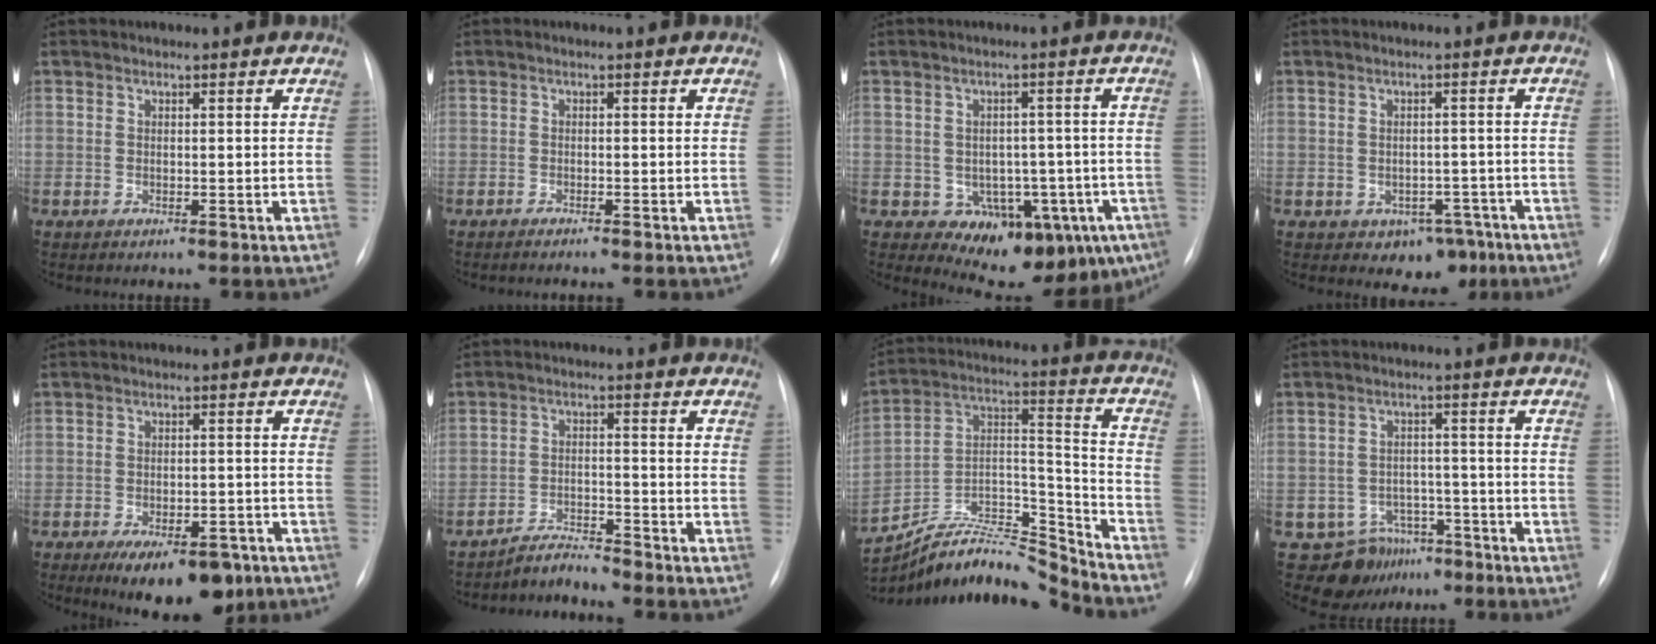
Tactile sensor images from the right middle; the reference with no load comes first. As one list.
[{"total": 1.6, "force": [-1.3, -0.3, 0.8], "torque": [-0.009, 0.002, -0.017]}, {"total": 12.2, "force": [-5.5, 7.7, 7.6], "torque": [-0.070, 0.024, -0.062]}, {"total": 4.9, "force": [-2.8, 3.5, 2.1], "torque": [-0.017, 0.014, -0.025]}, {"total": 10.9, "force": [-7.3, 4.6, 6.7], "torque": [-0.084, 0.000, -0.102]}, {"total": 3.8, "force": [-3.7, -0.7, -0.5], "torque": [0.007, -0.013, -0.065]}, {"total": 17.6, "force": [-17.5, 0.2, 1.7], "torque": [-0.034, 0.066, -0.305]}, {"total": 7.7, "force": [-5.5, 5.3, 0.3], "torque": [0.007, 0.029, -0.078]}]